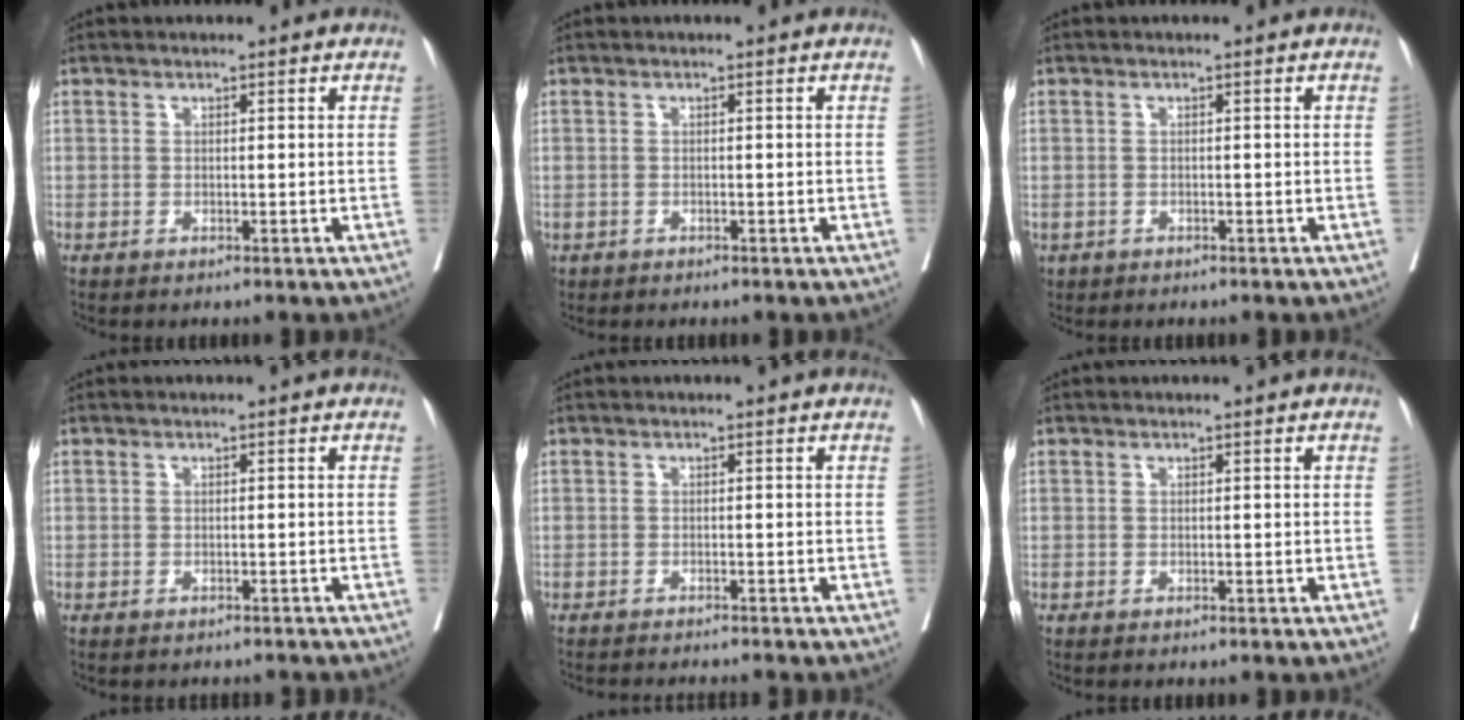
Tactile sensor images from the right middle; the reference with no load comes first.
{"total": 0.6, "force": [-0.4, 0.4, 0.2], "torque": [-0.007, 0.003, -0.007]}
{"total": 1.1, "force": [-0.7, 0.7, 0.4], "torque": [-0.010, 0.002, -0.010]}
{"total": 4.9, "force": [-4.6, 1.1, 1.5], "torque": [-0.019, -0.001, -0.053]}
{"total": 7.5, "force": [-7.0, 0.0, 2.8], "torque": [-0.020, -0.016, -0.094]}
{"total": 0.6, "force": [-0.5, -0.1, 0.3], "torque": [-0.004, 0.003, -0.006]}